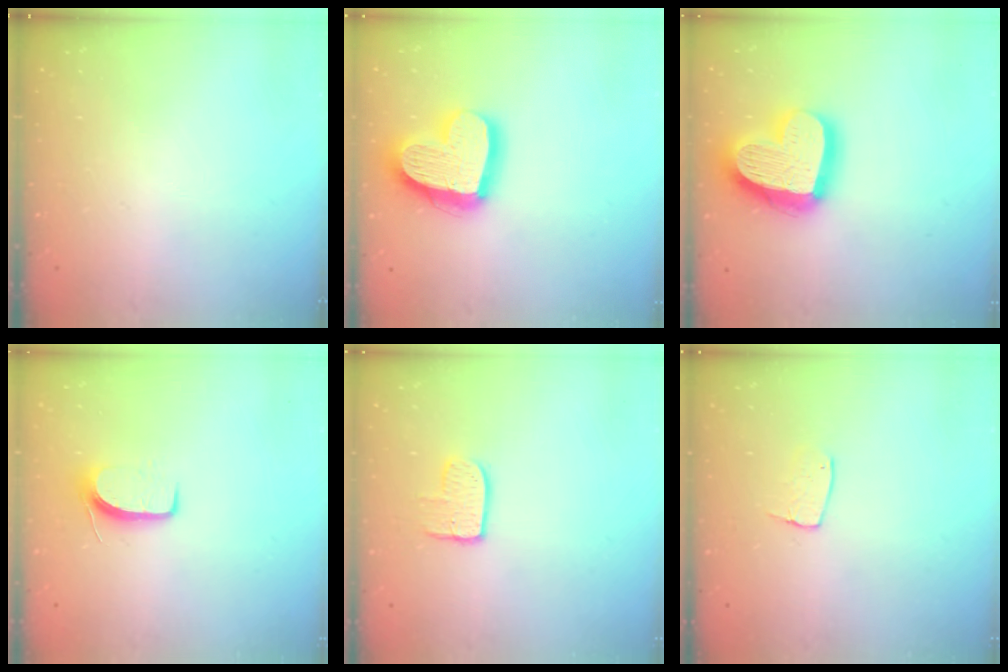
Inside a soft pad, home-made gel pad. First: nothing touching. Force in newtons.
{"total": 19.3, "press": 19.3, "slide": 1.6}
{"total": 21.6, "press": 21.5, "slide": 1.9}
{"total": 7.0, "press": 7.0, "slide": 0.6}
{"total": 7.4, "press": 7.4, "slide": 0.2}
{"total": 6.5, "press": 6.5, "slide": 0.4}